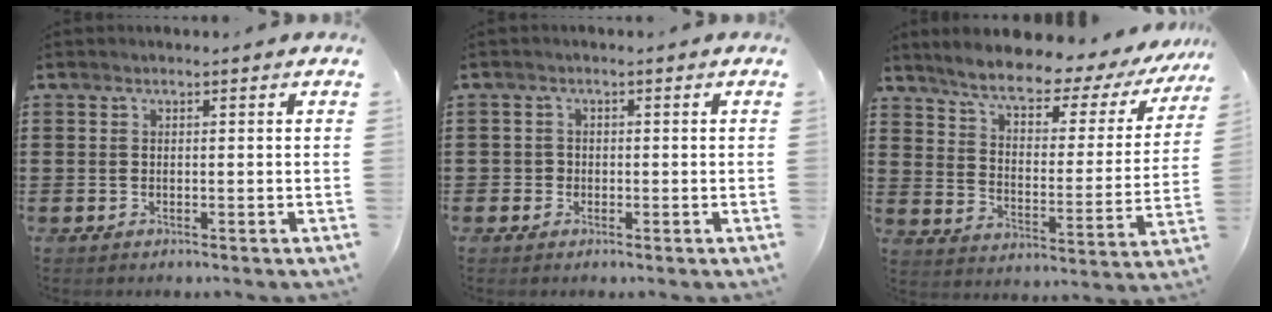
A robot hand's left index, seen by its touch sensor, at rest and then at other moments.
{"total": 1.4, "force": [-0.4, 1.4, 0.1], "torque": [-0.008, 0.004, -0.011]}
{"total": 6.4, "force": [5.4, 1.0, 3.3], "torque": [-0.082, -0.036, 0.082]}